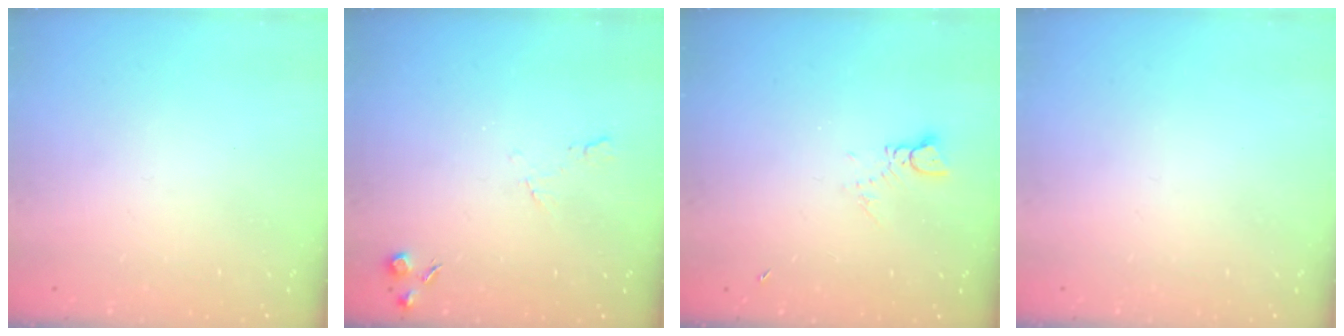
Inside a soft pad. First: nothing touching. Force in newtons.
{"total": 5.0, "press": 5.0, "slide": 0.8}
{"total": 2.0, "press": 2.0, "slide": 0.1}
{"total": 0.0}